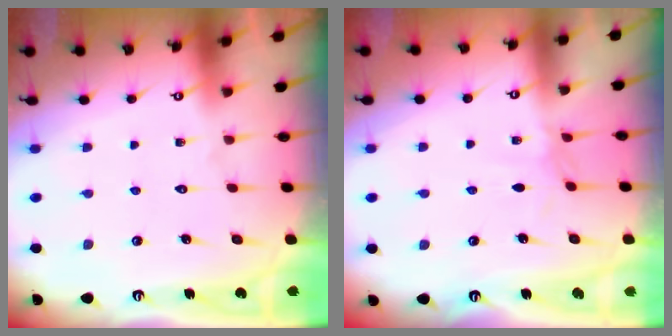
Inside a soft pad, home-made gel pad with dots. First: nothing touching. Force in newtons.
{"total": 2.1, "press": 2.1, "slide": 0.5}